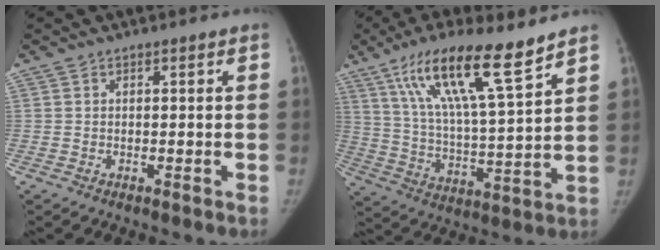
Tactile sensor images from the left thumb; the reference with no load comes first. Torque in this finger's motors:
{"motor_torque": [0.37, 0.17, 1.75, -1.02, 0.17]}